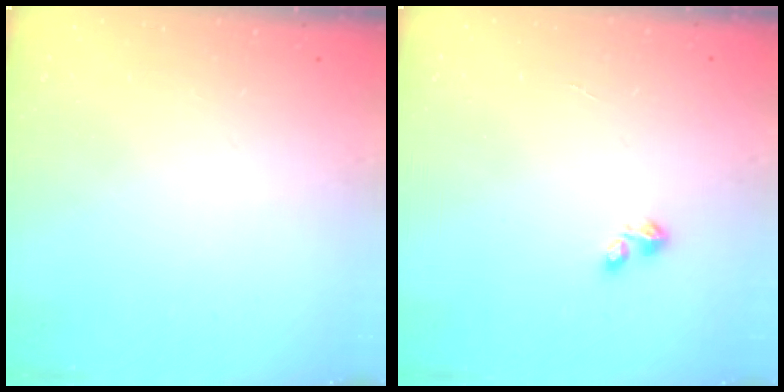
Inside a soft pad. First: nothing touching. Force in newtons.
{"total": 2.4, "press": 2.4, "slide": 0.3}